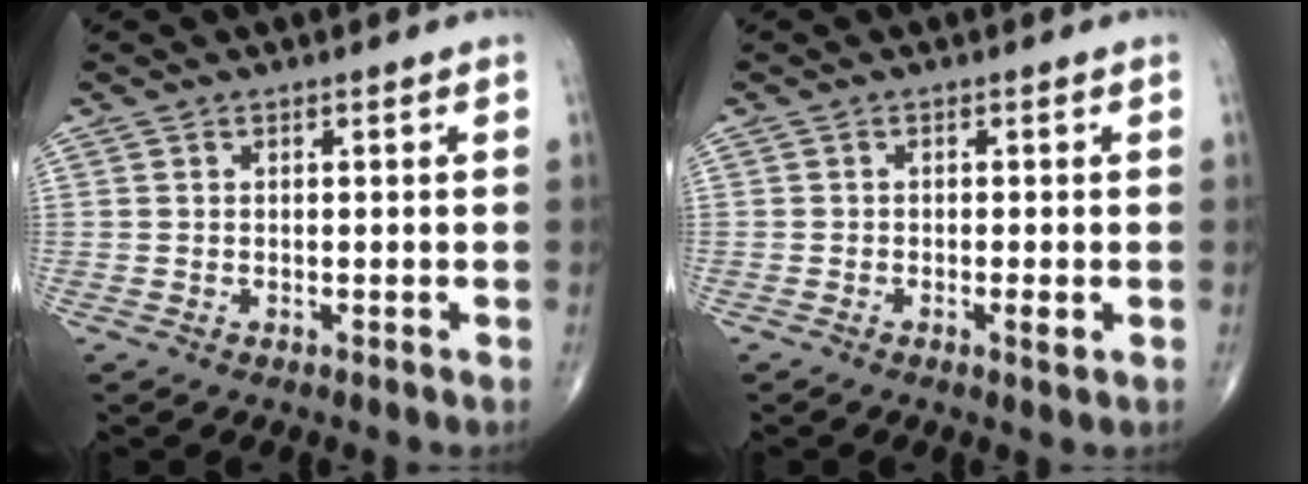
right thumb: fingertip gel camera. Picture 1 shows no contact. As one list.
[{"total": 1.5, "force": [-0.4, 0.4, 1.4], "torque": [-0.026, -0.005, -0.009]}]